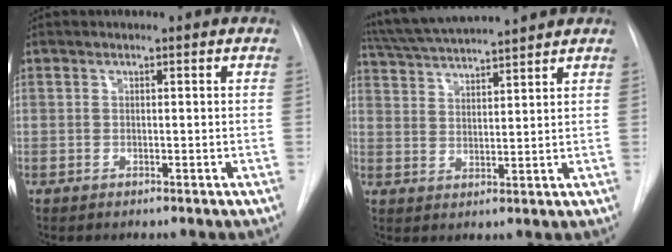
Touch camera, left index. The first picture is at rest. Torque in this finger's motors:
{"motor_torque": [-0.32, -0.66, 0.08, 0.05]}